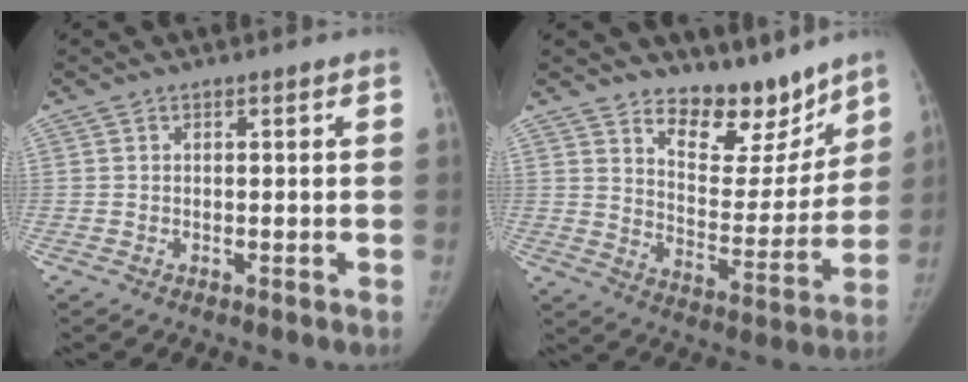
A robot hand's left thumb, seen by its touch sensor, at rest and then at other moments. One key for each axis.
{"total": 13.3, "fx": 10.9, "fy": 6.1, "fz": 4.7, "tx": -0.013, "ty": -0.094, "tz": 0.176}